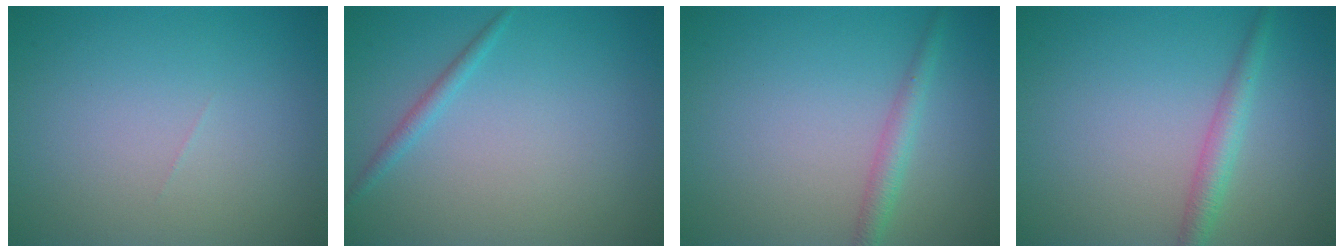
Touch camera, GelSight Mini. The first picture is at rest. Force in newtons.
{"total": 1.1, "press": 1.1, "slide": 0.0}
{"total": 1.9, "press": 1.9, "slide": 0.0}
{"total": 2.3, "press": 2.3, "slide": 0.1}